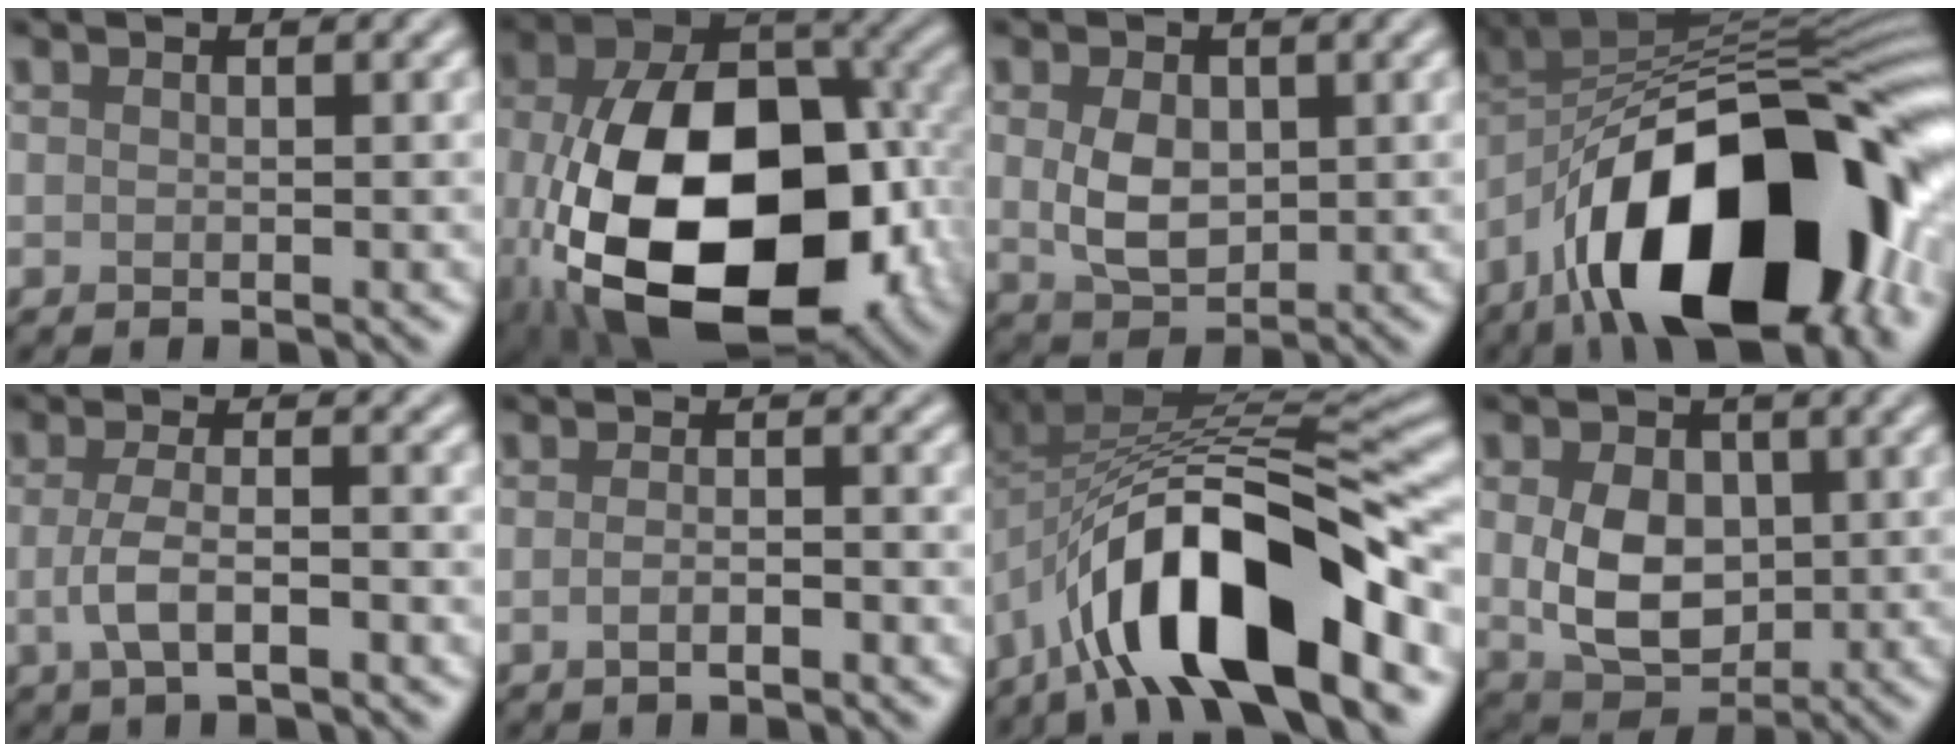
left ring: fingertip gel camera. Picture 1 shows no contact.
{"total": 17.6, "force": [-4.0, 10.6, 13.4], "torque": [-0.243, -0.029, -0.060]}
{"total": 4.1, "force": [0.4, 2.8, 2.9], "torque": [-0.063, -0.003, 0.010]}
{"total": 18.1, "force": [-8.6, 7.8, 13.9], "torque": [-0.209, -0.006, -0.147]}
{"total": 3.8, "force": [-1.1, 1.3, 3.4], "torque": [-0.067, -0.001, -0.023]}
{"total": 2.0, "force": [-0.9, 0.6, 1.7], "torque": [-0.028, 0.000, -0.016]}
{"total": 14.1, "force": [-6.4, 5.1, 11.4], "torque": [-0.177, 0.008, -0.111]}
{"total": 6.4, "force": [0.2, 4.7, 4.4], "torque": [-0.088, -0.008, 0.011]}